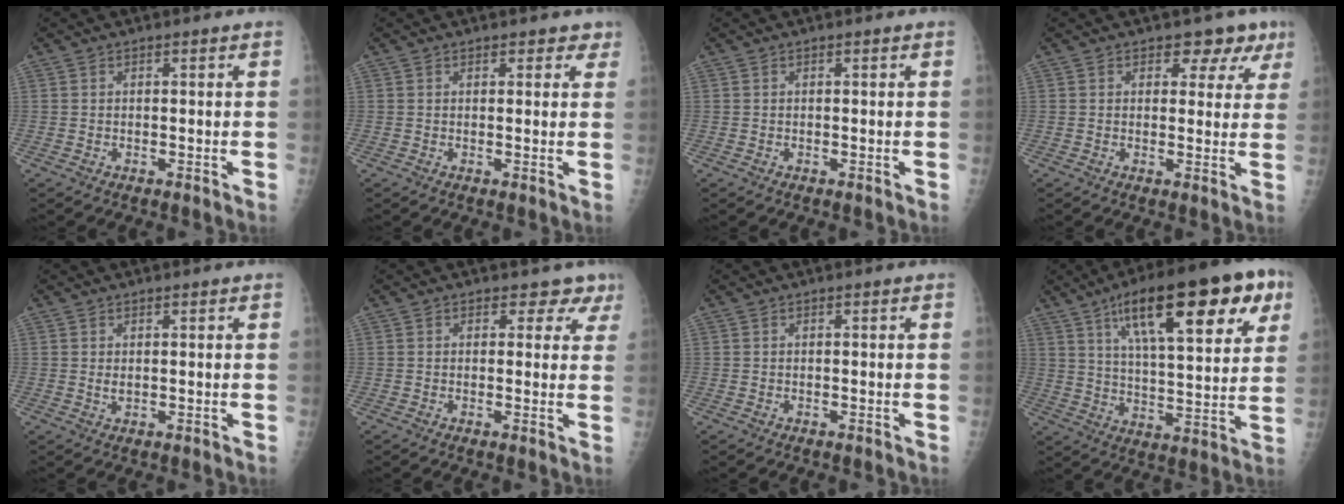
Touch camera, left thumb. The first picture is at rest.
{"total": 2.2, "force": [1.5, 1.4, 0.7], "torque": [0.019, -0.004, 0.011]}
{"total": 0.0}
{"total": 5.7, "force": [3.4, 3.8, 2.5], "torque": [0.007, -0.012, 0.035]}
{"total": 1.4, "force": [0.6, 0.8, 1.1], "torque": [-0.017, -0.005, 0.013]}
{"total": 3.5, "force": [2.5, 2.3, 0.4], "torque": [0.025, -0.014, 0.012]}
{"total": 0.0}
{"total": 26.0, "force": [12.4, 8.5, 21.2], "torque": [-0.293, -0.009, 0.191]}